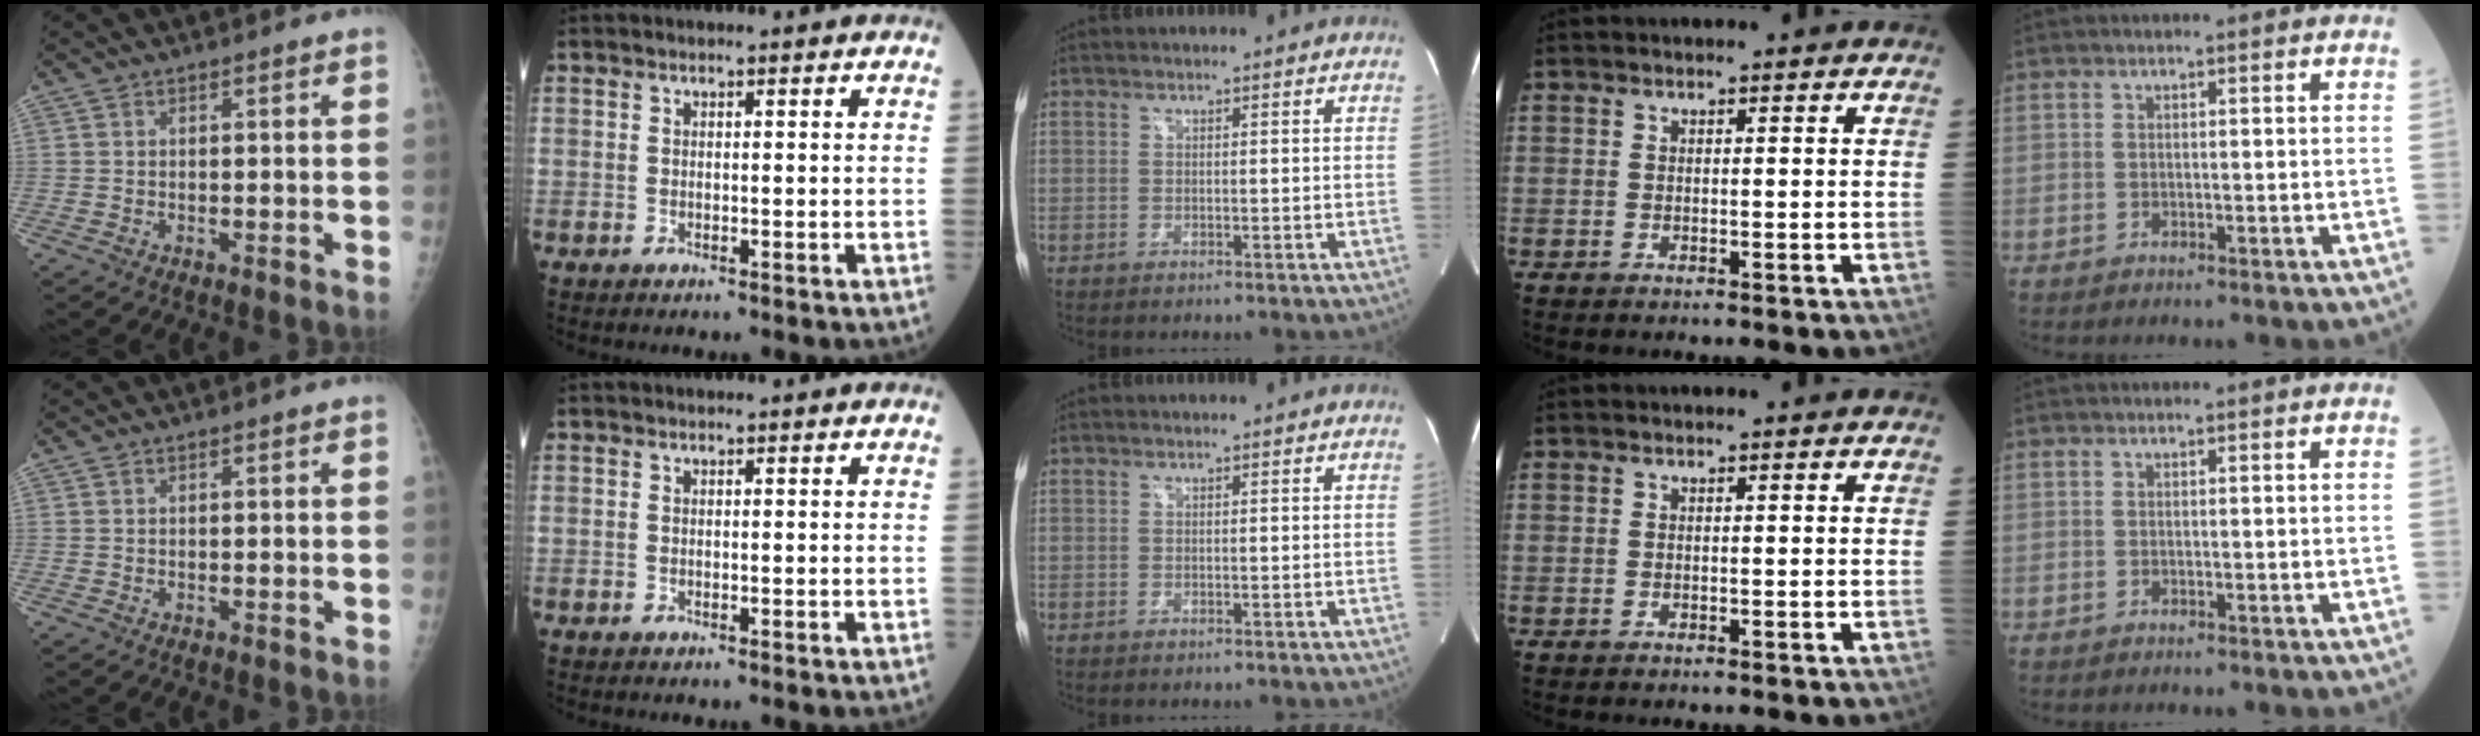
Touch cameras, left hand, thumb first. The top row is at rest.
{}